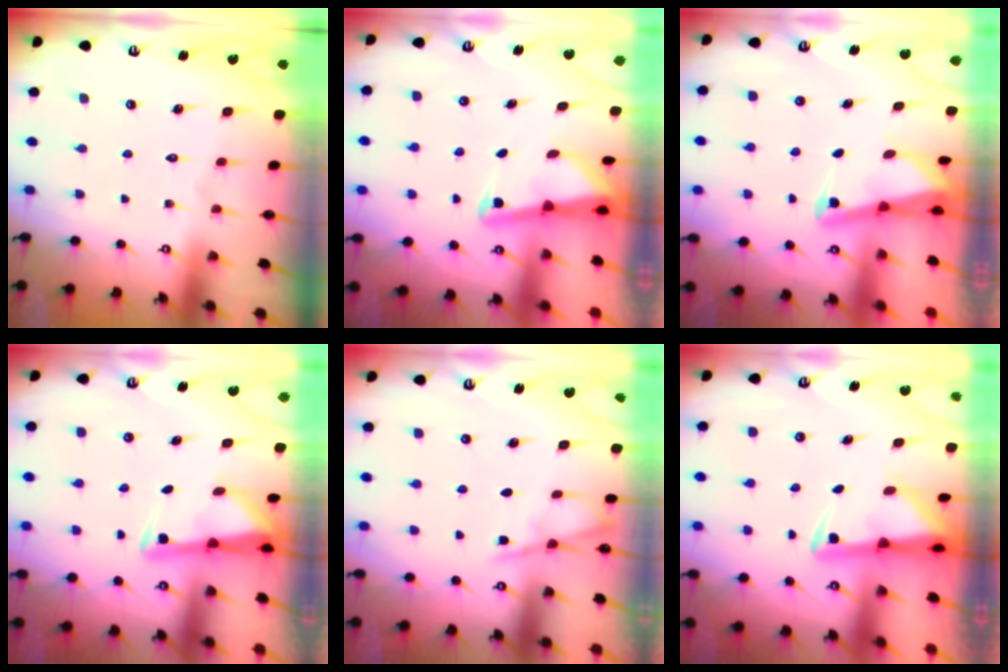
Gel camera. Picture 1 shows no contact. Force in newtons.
{"total": 3.2, "press": 3.2, "slide": 0.4}
{"total": 2.5, "press": 2.5, "slide": 0.4}
{"total": 3.2, "press": 3.2, "slide": 0.4}
{"total": 3.9, "press": 3.9, "slide": 0.5}
{"total": 2.9, "press": 2.9, "slide": 0.6}